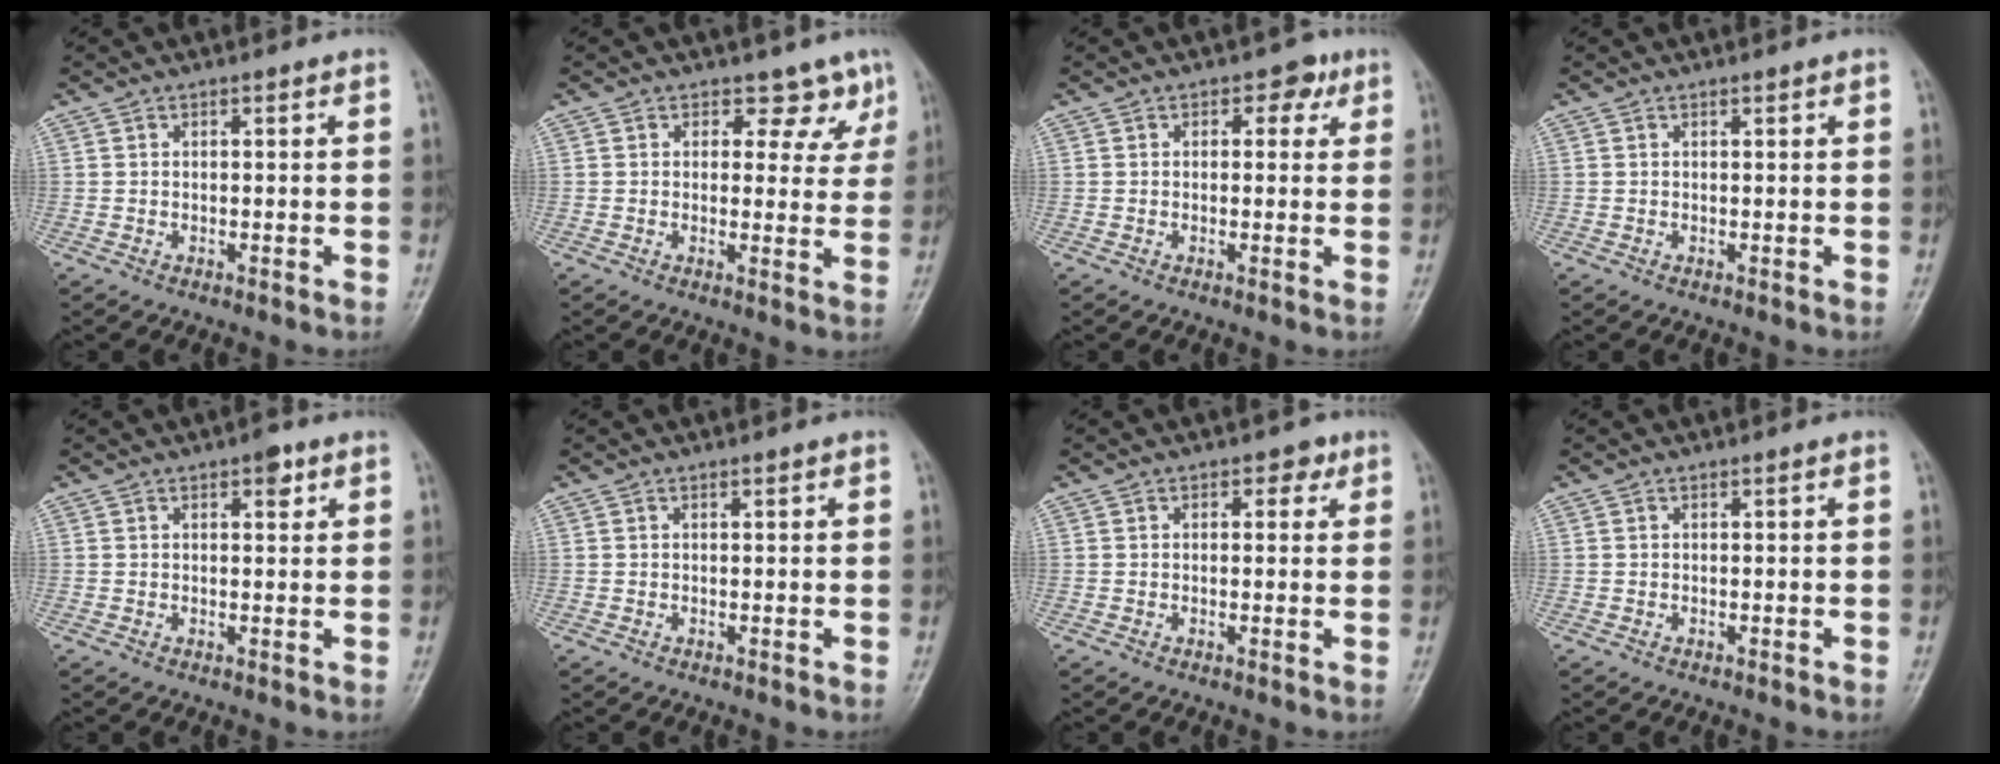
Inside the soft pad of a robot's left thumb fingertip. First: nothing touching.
{"total": 5.3, "force": [3.6, 3.7, 1.3], "torque": [0.022, -0.020, 0.033]}
{"total": 3.7, "force": [1.5, 2.5, 2.1], "torque": [0.003, 0.000, 0.012]}
{"total": 0.8, "force": [0.4, 0.3, 0.6], "torque": [-0.007, 0.000, 0.005]}
{"total": 2.7, "force": [1.5, 1.3, 1.9], "torque": [-0.015, -0.003, 0.017]}
{"total": 0.6, "force": [0.4, 0.2, 0.4], "torque": [-0.005, 0.000, 0.004]}
{"total": 2.8, "force": [1.3, 1.8, 1.6], "torque": [0.000, 0.000, 0.011]}
{"total": 0.0}